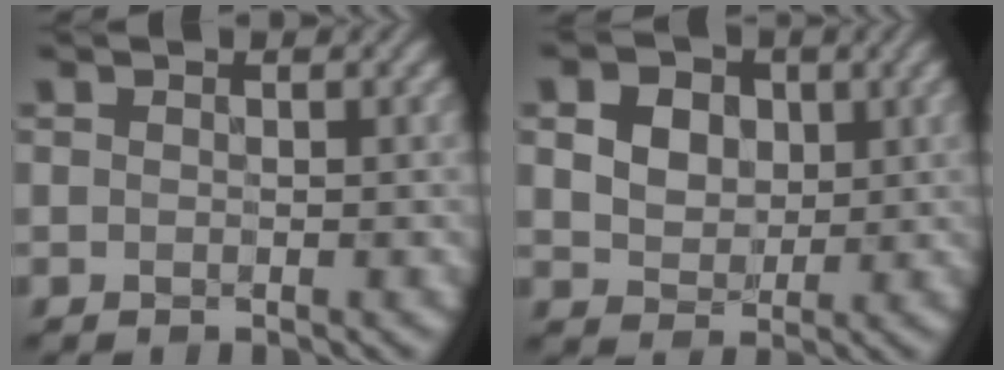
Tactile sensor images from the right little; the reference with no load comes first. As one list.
[{"total": 9.2, "force": [3.5, 7.0, 4.9], "torque": [-0.105, 0.028, 0.044]}]